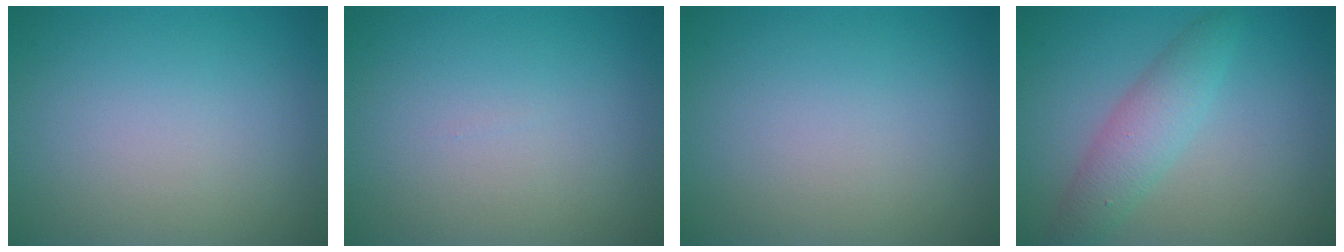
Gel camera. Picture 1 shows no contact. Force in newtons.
{"total": 0.0}
{"total": 0.0}
{"total": 3.3, "press": 3.3, "slide": 0.0}